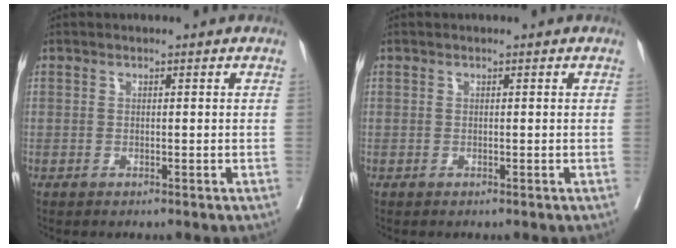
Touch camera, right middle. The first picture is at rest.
{"total": 0.0}